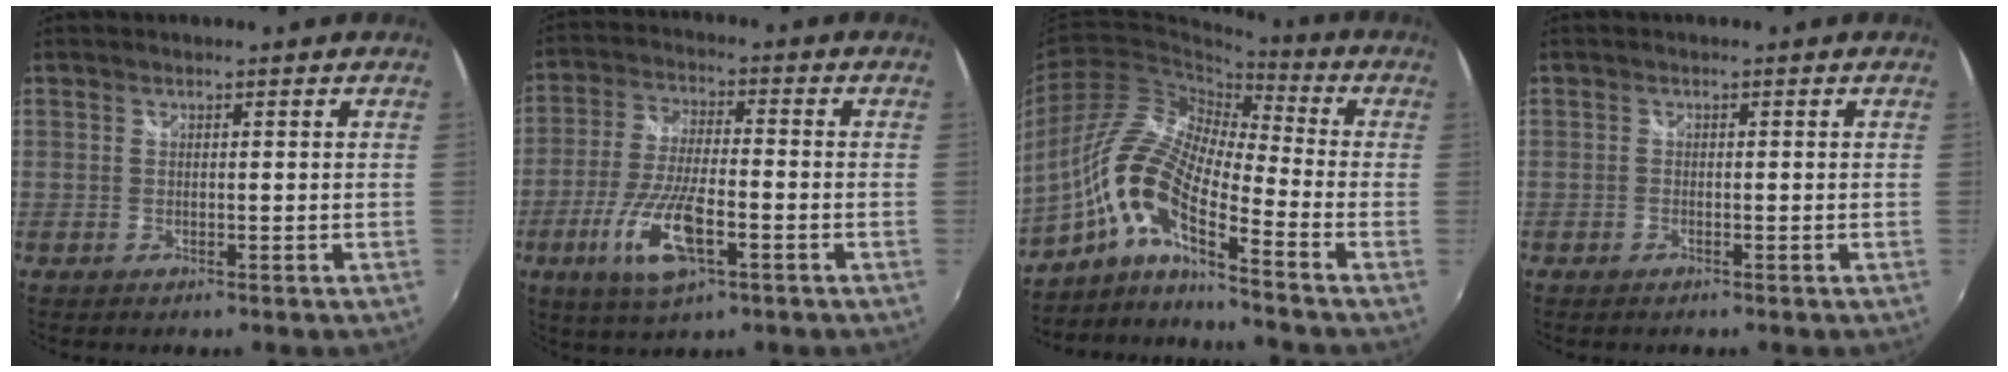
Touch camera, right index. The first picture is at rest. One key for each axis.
{"total": 12.4, "fx": -5.0, "fy": 3.8, "fz": 10.7, "tx": -0.227, "ty": -0.015, "tz": -0.094}
{"total": 12.8, "fx": -7.2, "fy": 2.4, "fz": 10.2, "tx": -0.192, "ty": 0.006, "tz": -0.158}
{"total": 0.7, "fx": -0.6, "fy": 0.4, "fz": 0.1, "tx": -0.005, "ty": -0.002, "tz": -0.013}